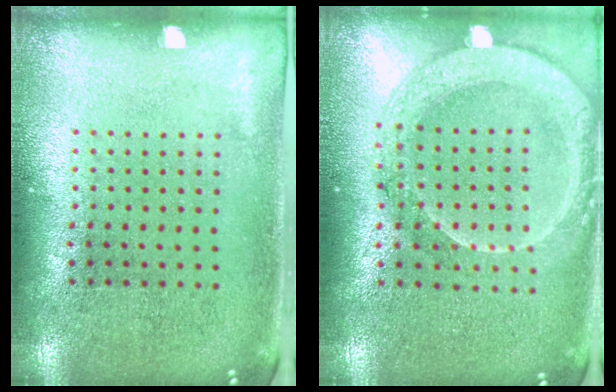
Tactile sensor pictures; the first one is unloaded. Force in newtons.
{"total": 2.1, "press": 1.9, "slide": 0.8}